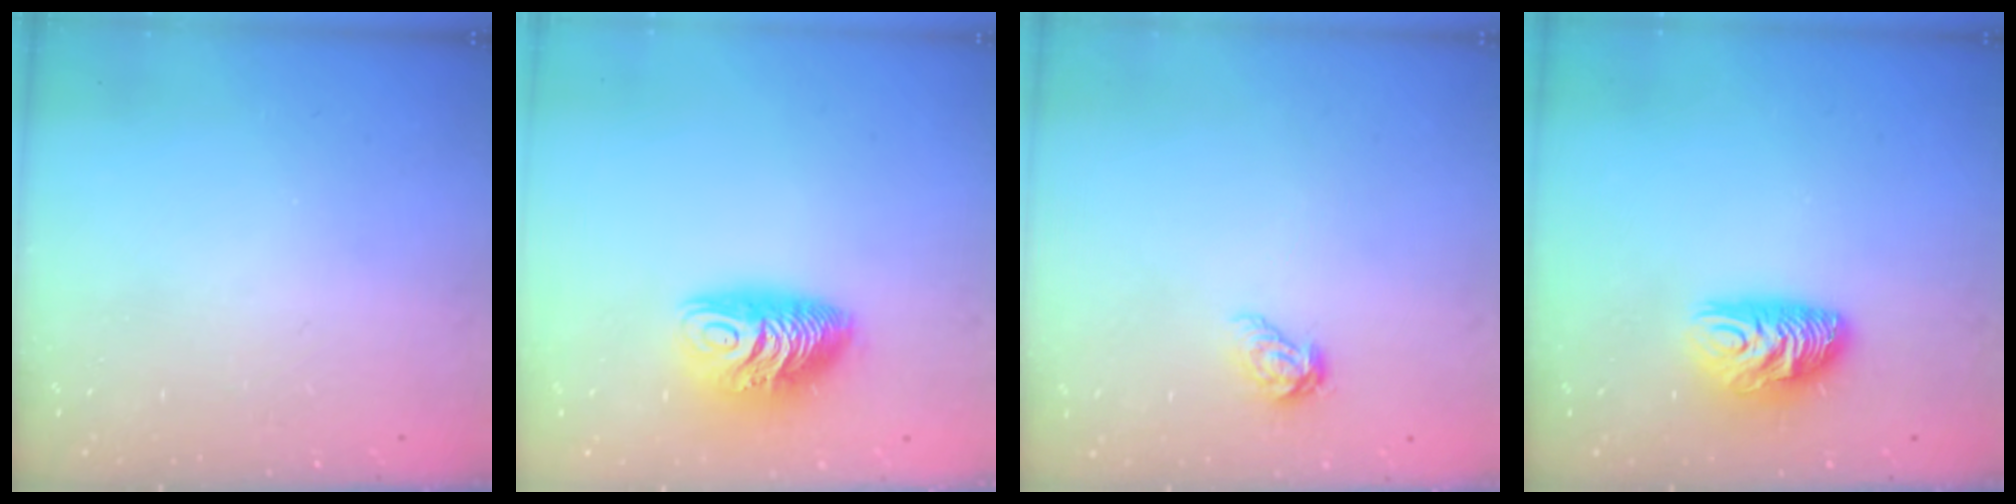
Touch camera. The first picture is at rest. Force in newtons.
{"total": 11.6, "press": 11.6, "slide": 0.6}
{"total": 7.0, "press": 7.0, "slide": 0.4}
{"total": 10.5, "press": 10.4, "slide": 1.0}